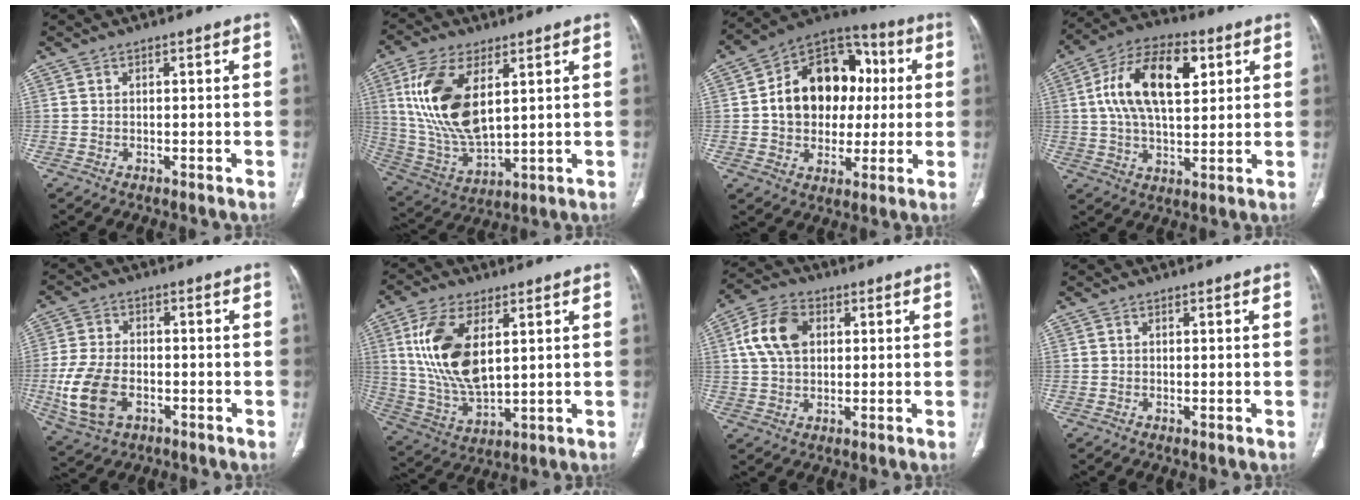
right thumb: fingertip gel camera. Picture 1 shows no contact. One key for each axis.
{"total": 17.5, "fx": 5.1, "fy": 8.7, "fz": 14.3, "tx": -0.287, "ty": -0.022, "tz": 0.109}
{"total": 19.5, "fx": 1.9, "fy": 14.8, "fz": 12.6, "tx": -0.150, "ty": 0.029, "tz": 0.028}
{"total": 17.1, "fx": 4.6, "fy": 8.9, "fz": 13.9, "tx": -0.234, "ty": 0.009, "tz": 0.075}
{"total": 11.5, "fx": -3.2, "fy": 7.4, "fz": 8.3, "tx": -0.176, "ty": 0.006, "tz": -0.055}
{"total": 16.1, "fx": 4.4, "fy": 8.1, "fz": 13.2, "tx": -0.263, "ty": -0.020, "tz": 0.093}
{"total": 10.0, "fx": 2.4, "fy": 6.9, "fz": 6.9, "tx": -0.125, "ty": 0.011, "tz": 0.039}
{"total": 0.0}